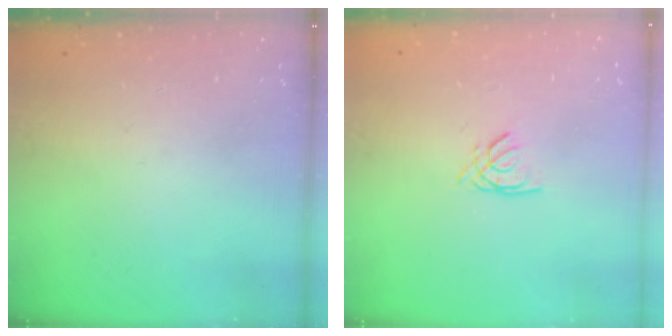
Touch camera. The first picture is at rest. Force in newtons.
{"total": 1.6, "press": 1.6, "slide": 0.2}